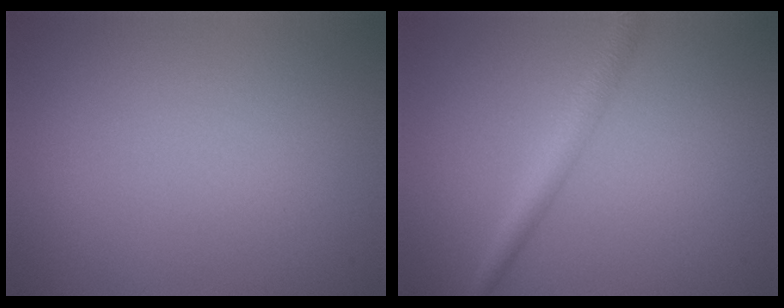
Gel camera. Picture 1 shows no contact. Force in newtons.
{"total": 2.9, "press": 2.9, "slide": 0.1}